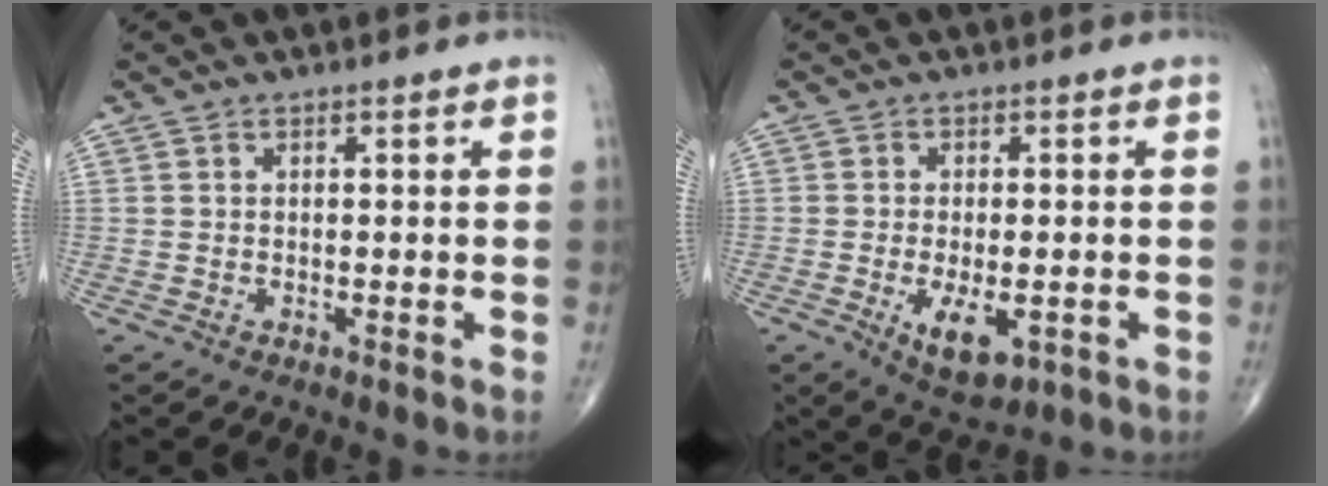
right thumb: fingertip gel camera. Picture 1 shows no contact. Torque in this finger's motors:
{"motor_torque": [-0.27, 0.14, 0.02, -0.11, 0.15]}